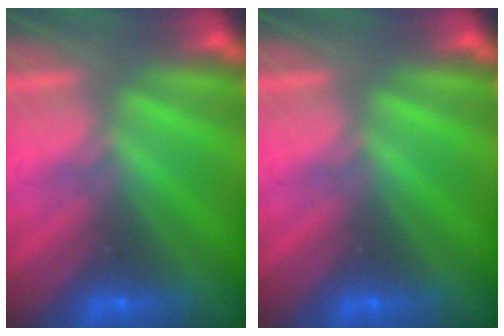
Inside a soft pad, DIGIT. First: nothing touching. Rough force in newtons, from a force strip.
{"total": 0.0}